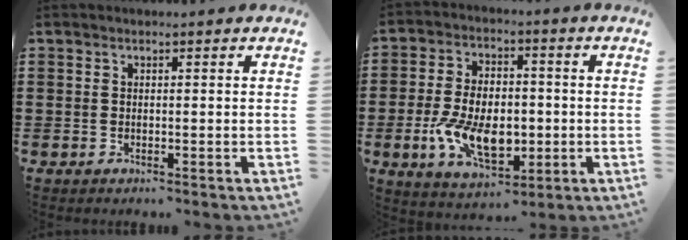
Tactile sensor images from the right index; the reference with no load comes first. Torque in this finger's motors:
{"motor_torque": [2.14, 0.00, 1.05, 0.21]}